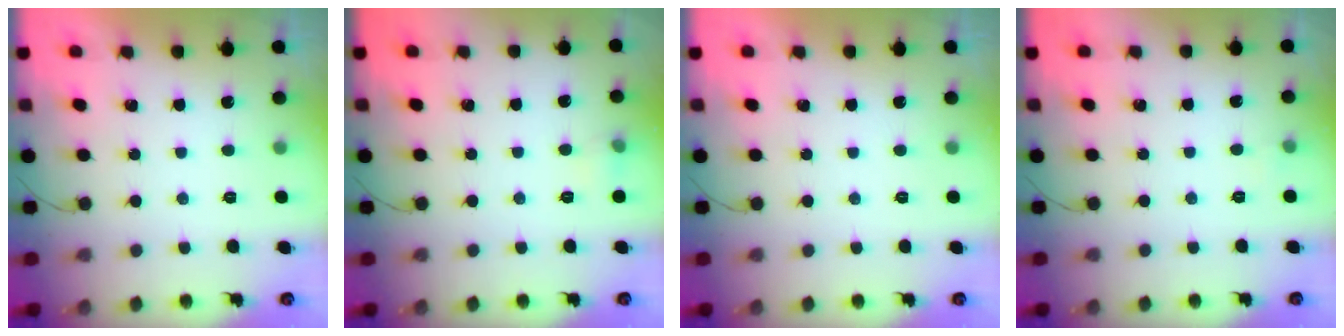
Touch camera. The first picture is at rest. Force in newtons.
{"total": 4.2, "press": 3.8, "slide": 1.7}
{"total": 0.0}
{"total": 2.3, "press": 2.1, "slide": 0.9}